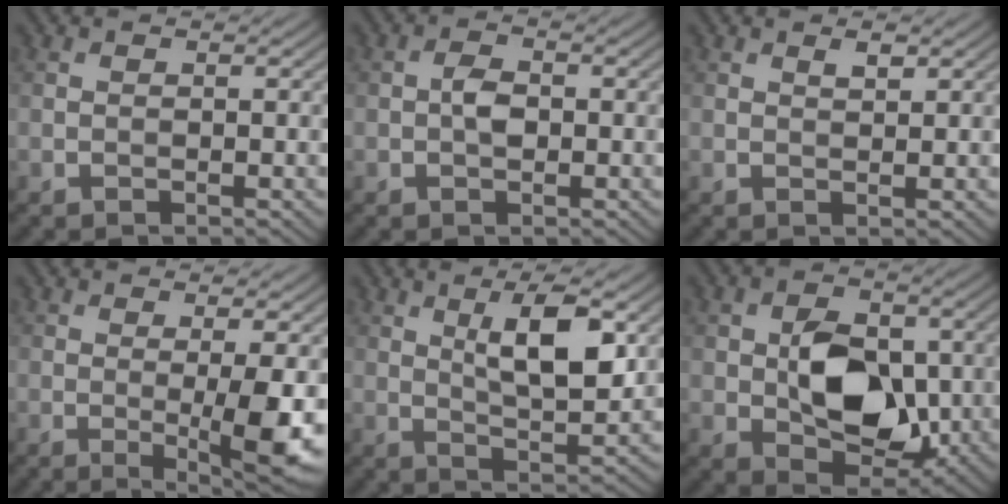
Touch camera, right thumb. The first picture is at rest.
{"total": 2.3, "force": [-0.3, 1.3, 1.8], "torque": [-0.035, 0.005, -0.008]}
{"total": 1.3, "force": [0.8, 0.4, 0.9], "torque": [-0.019, -0.002, 0.016]}
{"total": 6.6, "force": [-0.6, 1.0, 6.5], "torque": [-0.107, -0.006, -0.006]}
{"total": 8.2, "force": [2.7, 2.6, 7.3], "torque": [-0.123, -0.001, 0.047]}
{"total": 9.3, "force": [-0.2, 6.1, 6.9], "torque": [-0.114, -0.007, -0.004]}